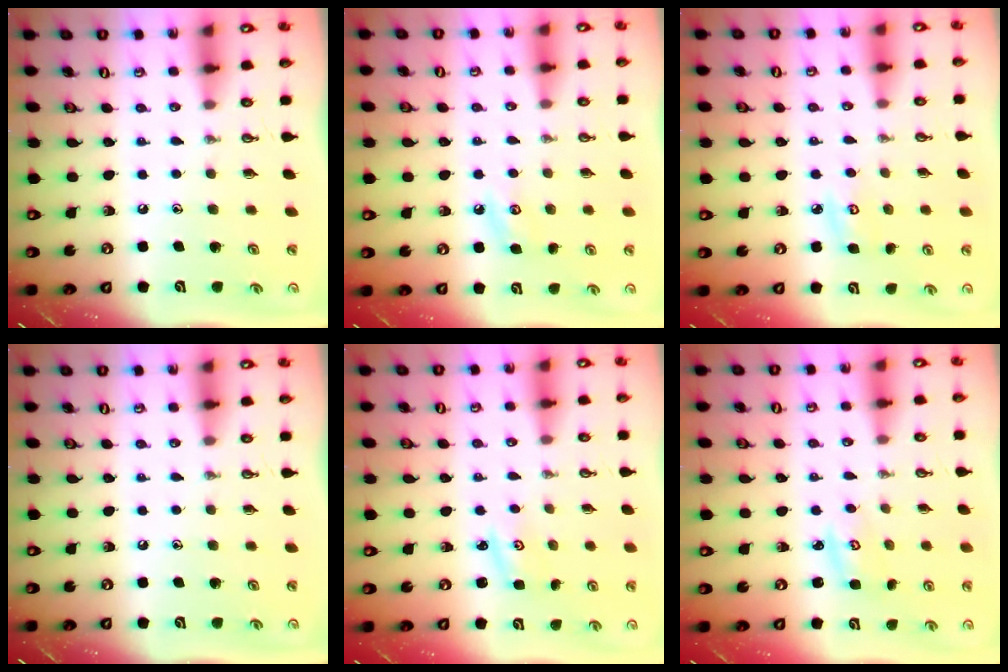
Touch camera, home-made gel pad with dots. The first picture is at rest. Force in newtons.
{"total": 5.9, "press": 5.8, "slide": 0.8}
{"total": 5.5, "press": 5.5, "slide": 0.5}
{"total": 0.0}
{"total": 2.3, "press": 2.3, "slide": 0.3}
{"total": 2.7, "press": 2.7, "slide": 0.1}